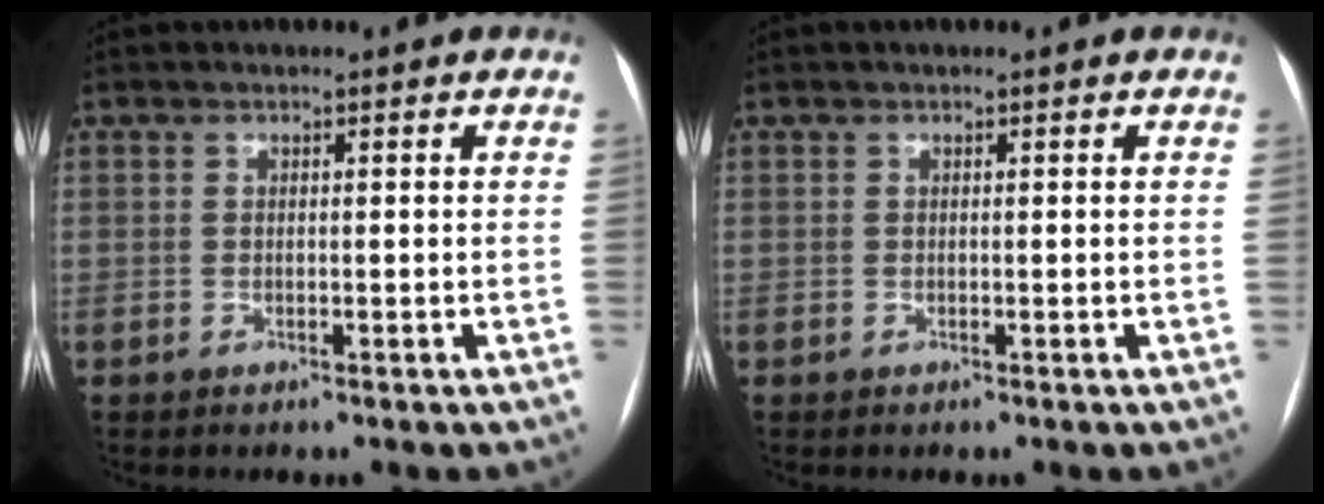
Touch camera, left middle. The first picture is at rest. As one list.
[{"total": 0.0}]